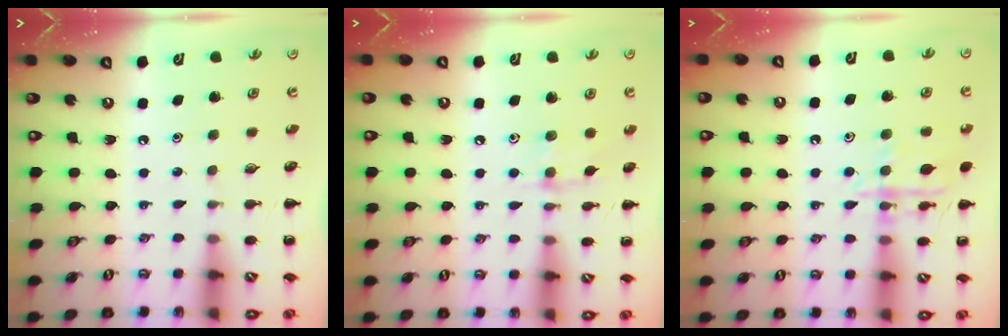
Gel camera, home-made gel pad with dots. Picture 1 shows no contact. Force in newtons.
{"total": 6.0, "press": 6.0, "slide": 0.5}
{"total": 12.5, "press": 12.5, "slide": 0.7}